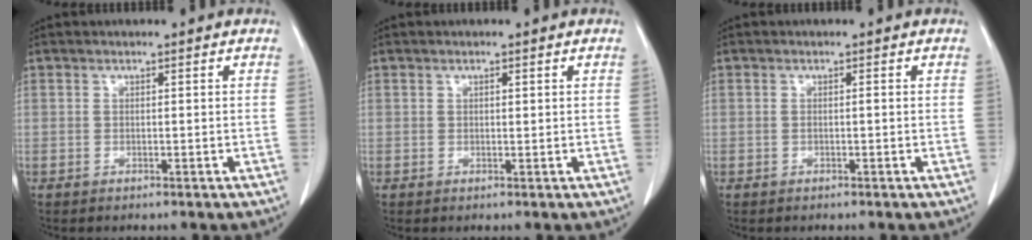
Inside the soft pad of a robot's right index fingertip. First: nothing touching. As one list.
[{"total": 0.6, "force": [0.3, 0.2, 0.5], "torque": [-0.010, -0.001, 0.005]}, {"total": 0.6, "force": [-0.1, 0.0, 0.5], "torque": [-0.012, 0.001, 0.000]}]